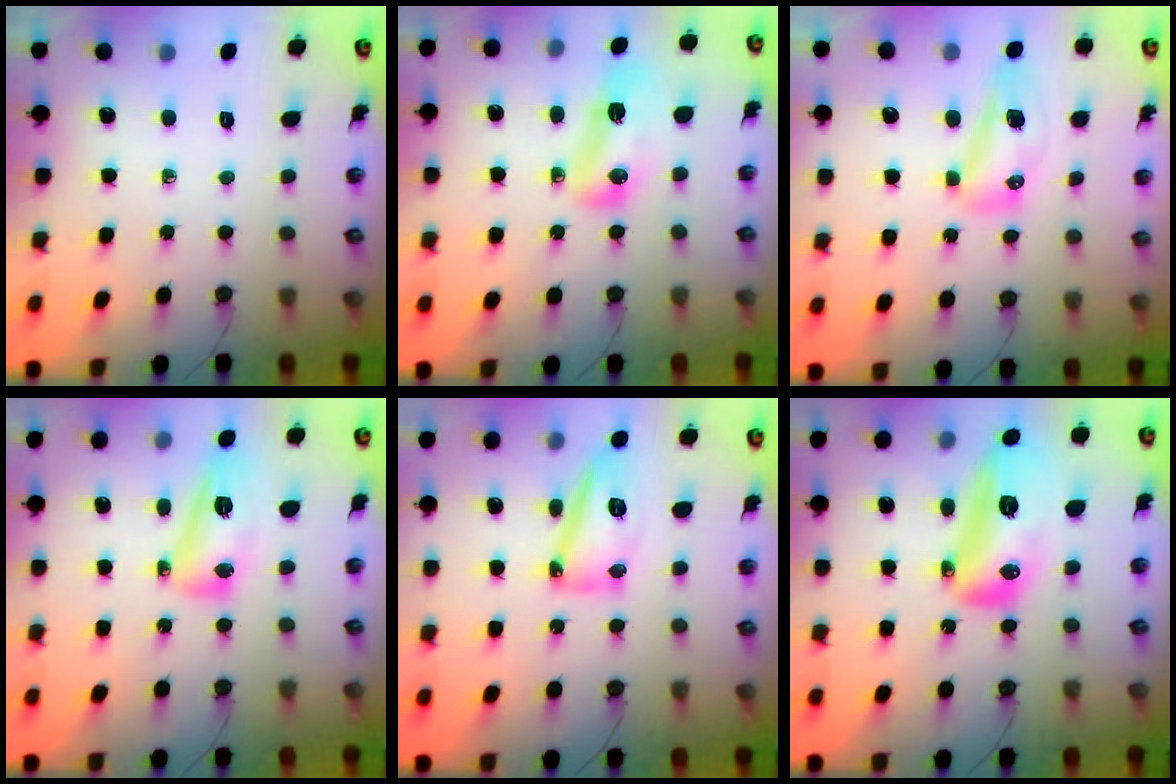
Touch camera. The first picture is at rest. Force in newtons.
{"total": 8.5, "press": 8.5, "slide": 0.7}
{"total": 10.7, "press": 9.8, "slide": 4.3}
{"total": 12.6, "press": 12.5, "slide": 1.3}
{"total": 14.3, "press": 14.2, "slide": 1.3}
{"total": 17.4, "press": 17.1, "slide": 3.1}